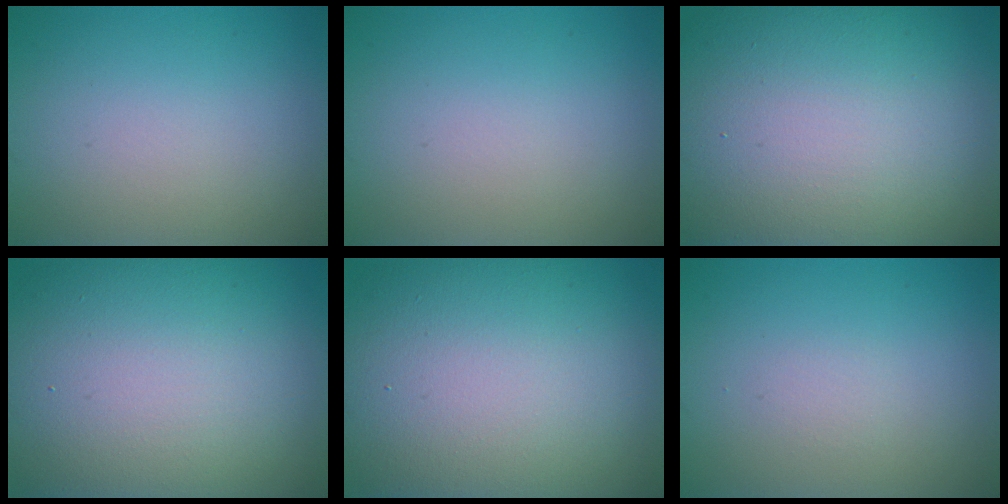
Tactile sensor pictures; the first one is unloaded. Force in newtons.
{"total": 0.0}
{"total": 20.5, "press": 20.5, "slide": 1.3}
{"total": 18.5, "press": 18.5, "slide": 0.5}
{"total": 17.8, "press": 17.8, "slide": 1.1}
{"total": 0.6, "press": 0.6, "slide": 0.0}